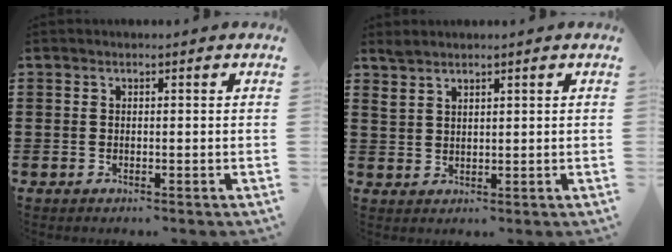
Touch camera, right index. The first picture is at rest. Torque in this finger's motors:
{"motor_torque": [-0.02, 0.02, 0.02, 0.01]}